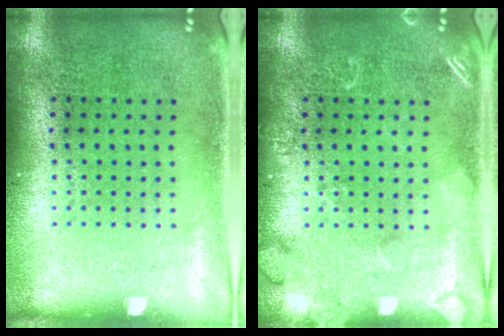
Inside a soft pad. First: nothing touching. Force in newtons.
{"total": 2.0, "press": 2.0, "slide": 0.2}